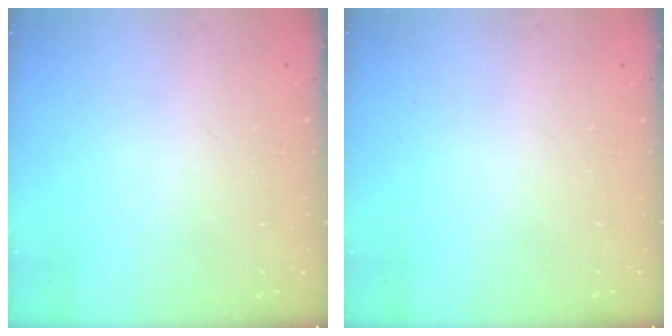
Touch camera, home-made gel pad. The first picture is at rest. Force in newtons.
{"total": 0.0}